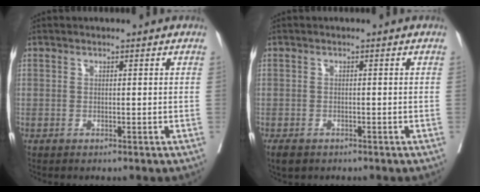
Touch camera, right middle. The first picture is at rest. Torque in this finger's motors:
{"motor_torque": [0.45, -0.29, 0.02, 0.01]}